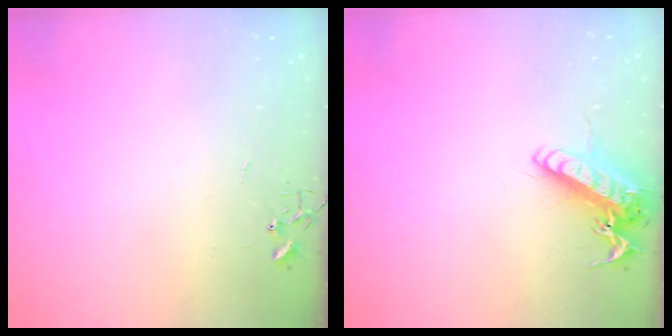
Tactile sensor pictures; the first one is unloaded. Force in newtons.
{"total": 13.8, "press": 13.7, "slide": 1.9}